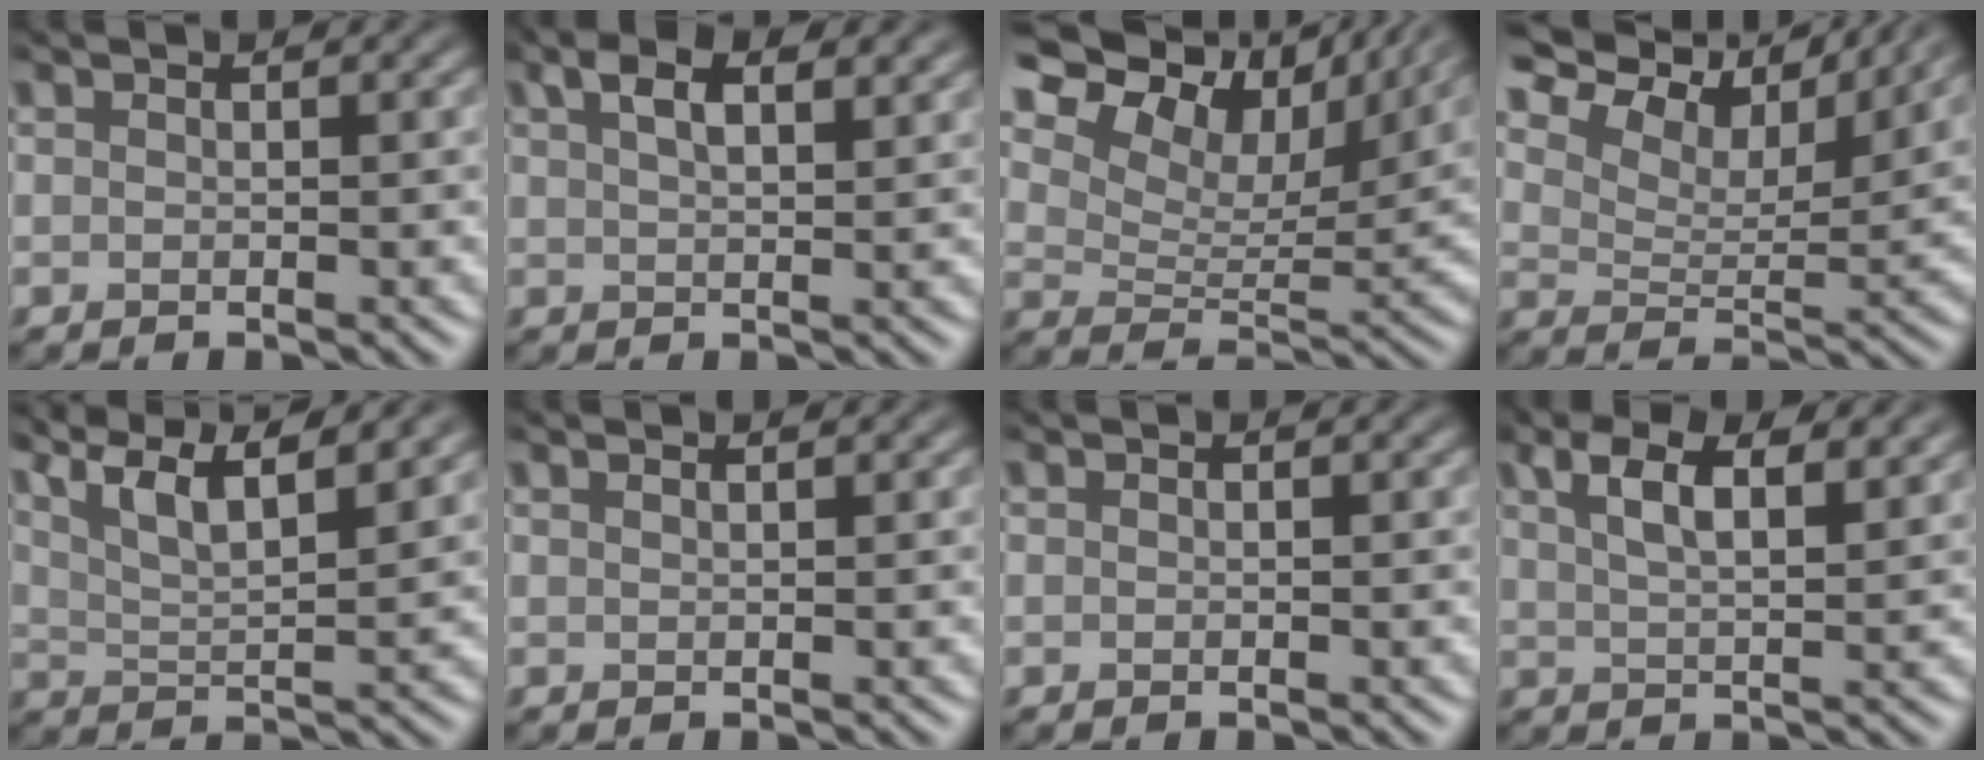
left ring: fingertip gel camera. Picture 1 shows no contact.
{"total": 4.3, "force": [2.4, 1.8, 3.1], "torque": [-0.051, 0.012, 0.033]}
{"total": 14.1, "force": [9.2, 7.3, 7.8], "torque": [-0.160, 0.031, 0.138]}
{"total": 11.6, "force": [9.0, 4.9, 5.5], "torque": [-0.118, 0.015, 0.125]}
{"total": 10.8, "force": [7.8, 3.3, 6.7], "torque": [-0.105, 0.031, 0.093]}
{"total": 1.1, "force": [0.8, 0.4, 0.6], "torque": [-0.003, -0.002, 0.002]}
{"total": 0.0}
{"total": 5.5, "force": [3.0, 2.1, 4.1], "torque": [-0.068, 0.013, 0.047]}